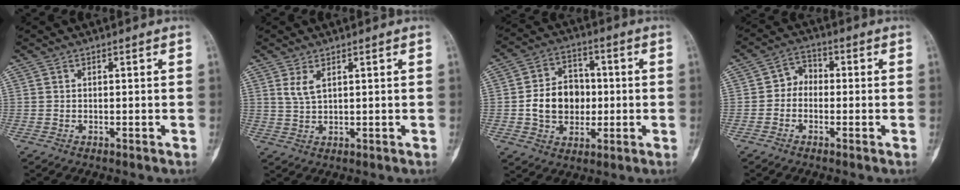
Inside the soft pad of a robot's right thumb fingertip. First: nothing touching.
{"total": 2.8, "force": [1.5, 1.0, 2.1], "torque": [-0.044, -0.004, 0.040]}
{"total": 11.7, "force": [-0.6, 9.2, 7.2], "torque": [-0.089, 0.020, -0.010]}
{"total": 4.2, "force": [-0.8, 3.4, 2.3], "torque": [-0.014, 0.020, -0.028]}